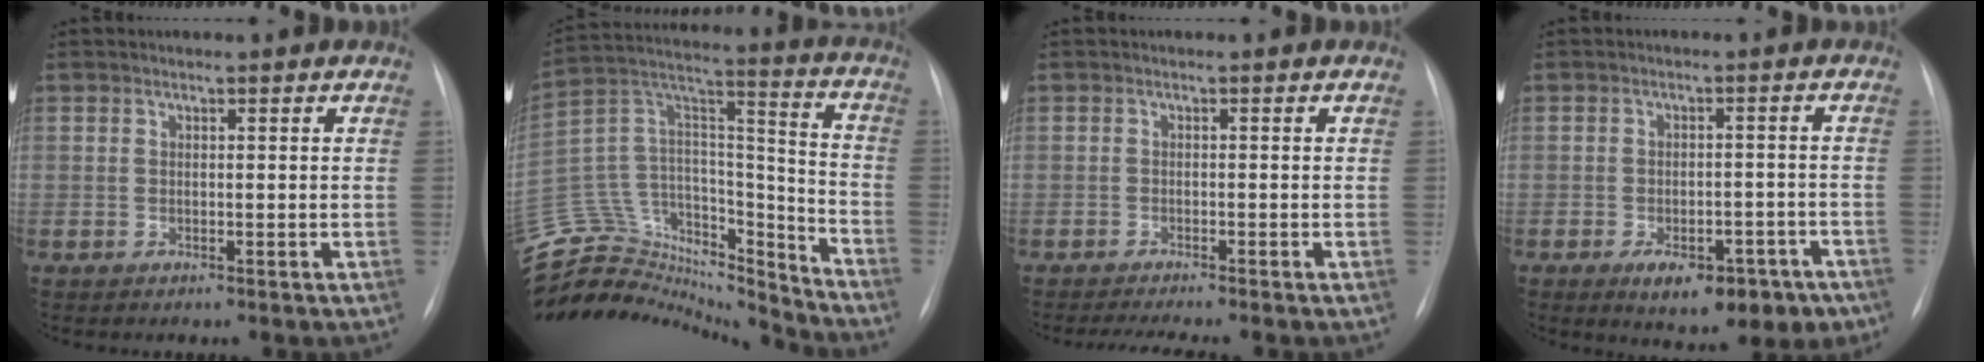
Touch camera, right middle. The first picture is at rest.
{"total": 31.2, "force": [-28.7, 9.0, 8.4], "torque": [-0.213, 0.028, -0.448]}
{"total": 4.2, "force": [-3.6, -0.4, 2.1], "torque": [-0.033, -0.008, -0.057]}
{"total": 10.9, "force": [-6.7, 5.3, 6.8], "torque": [-0.069, 0.013, -0.086]}